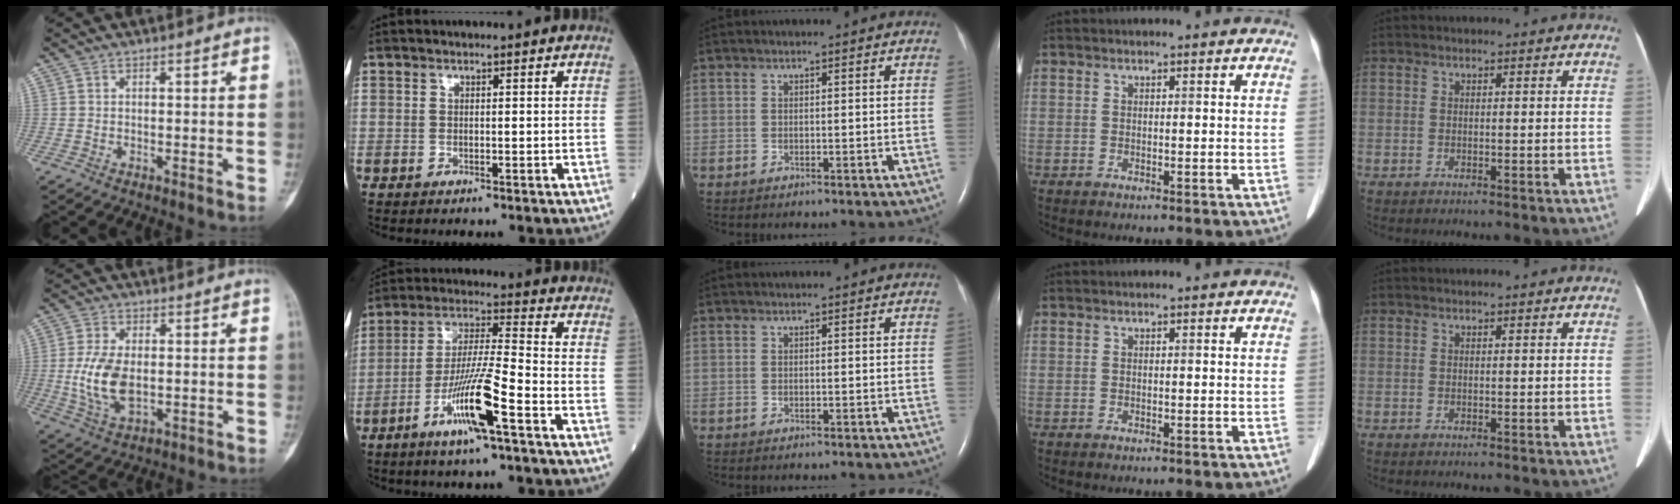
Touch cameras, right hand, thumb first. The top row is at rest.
{"thumb": {"total": 10.3, "force": [-0.6, 5.7, 8.5], "torque": [-0.172, -0.005, -0.006]}, "index": {"total": 11.6, "force": [-5.8, -0.1, 10.1], "torque": [-0.196, -0.008, -0.111]}}